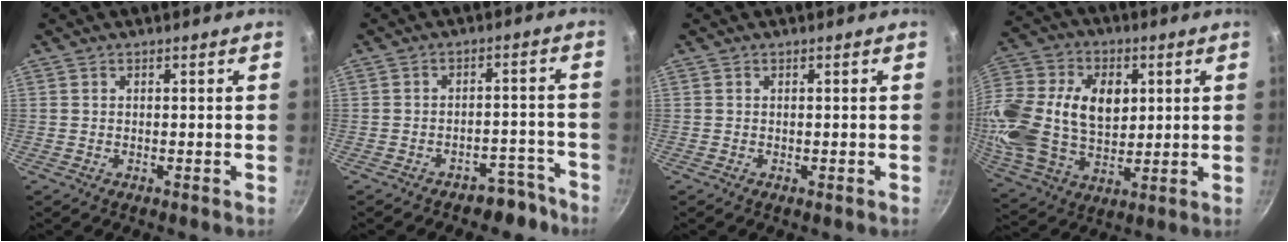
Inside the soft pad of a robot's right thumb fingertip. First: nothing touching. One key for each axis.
{"total": 6.0, "fx": -4.8, "fy": 3.3, "fz": 1.5, "tx": 0.031, "ty": 0.072, "tz": -0.049}
{"total": 0.0}
{"total": 24.2, "fx": 3.9, "fy": 16.6, "fz": 17.2, "tx": -0.356, "ty": 0.016, "tz": 0.071}